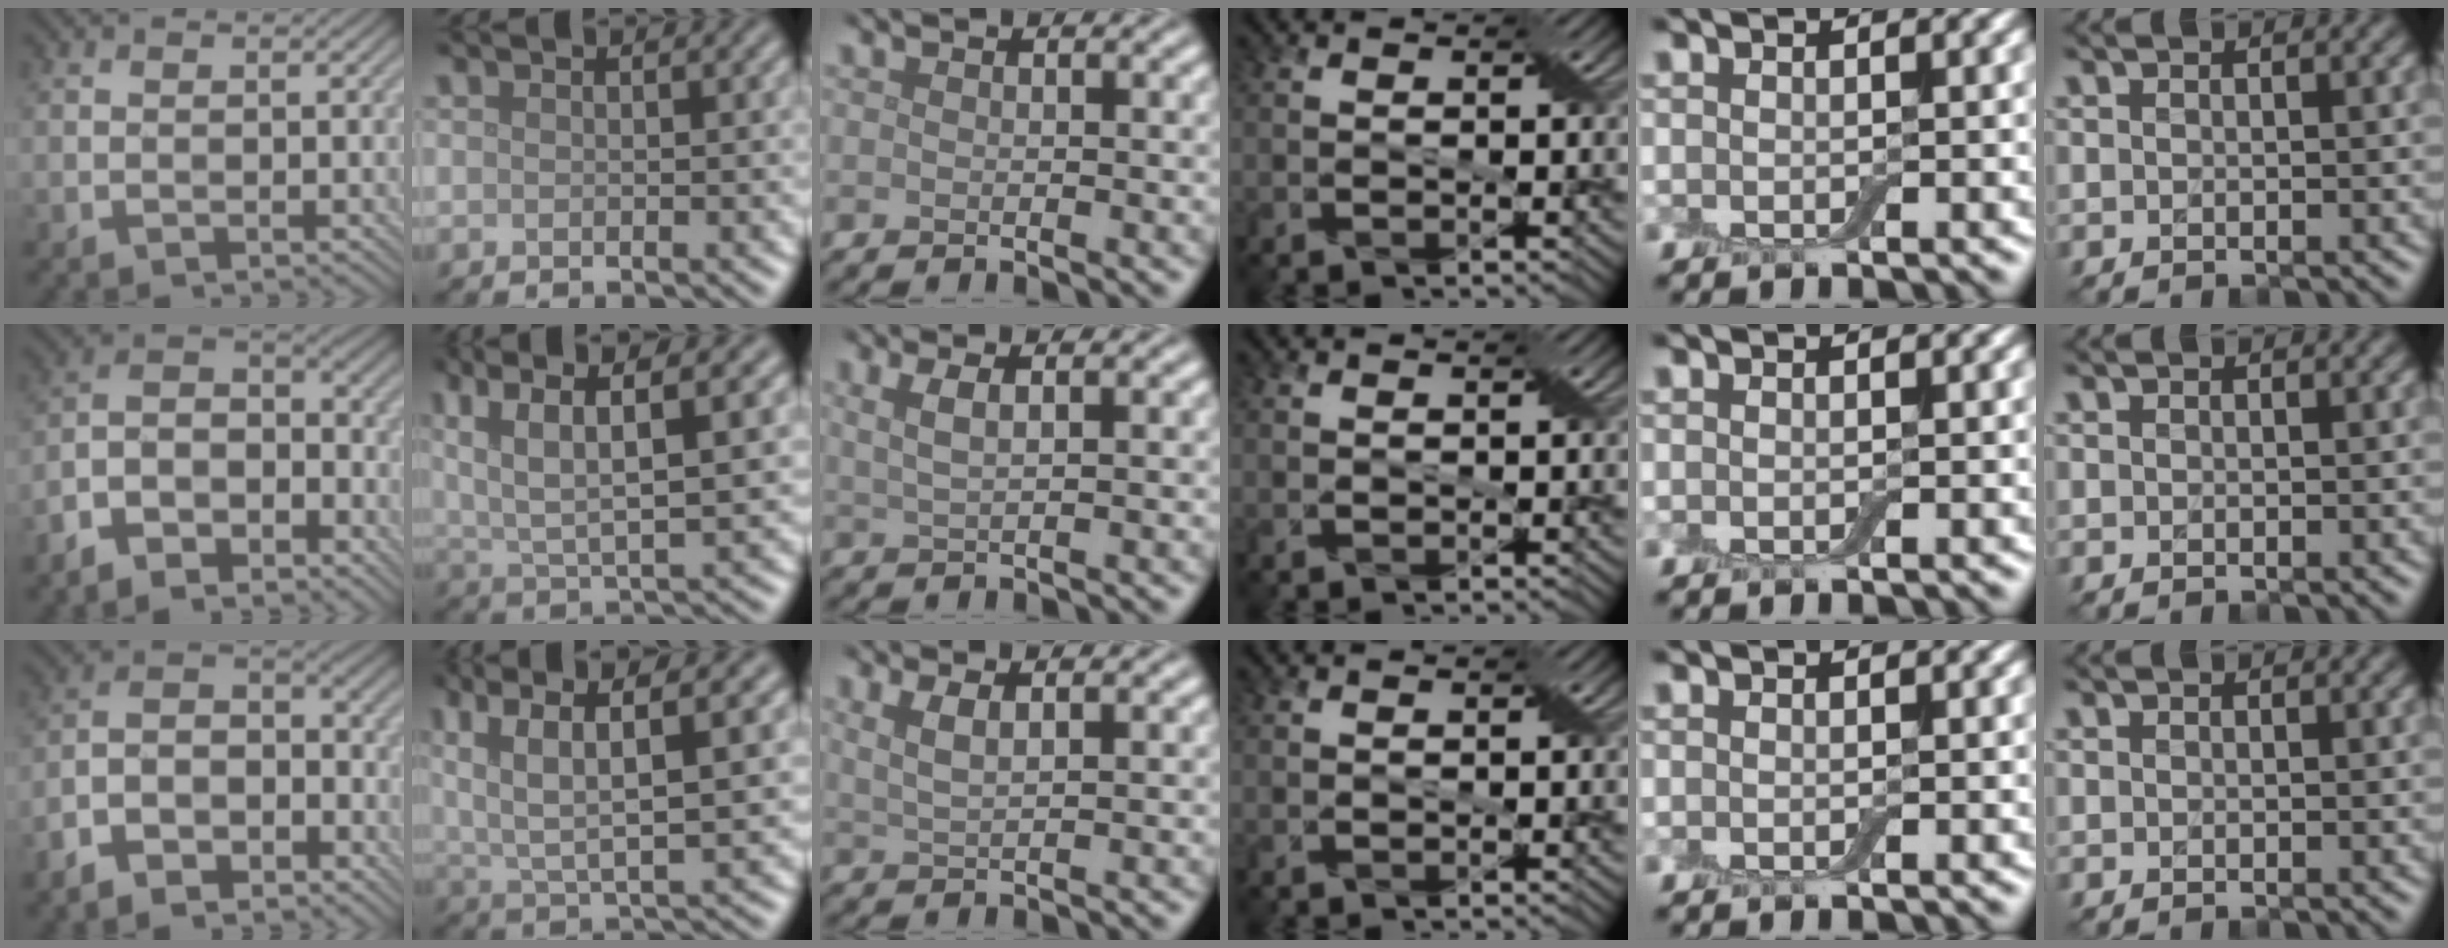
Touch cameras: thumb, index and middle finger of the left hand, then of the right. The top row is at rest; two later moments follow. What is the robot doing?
{"motion": "extract", "object": "backpack"}